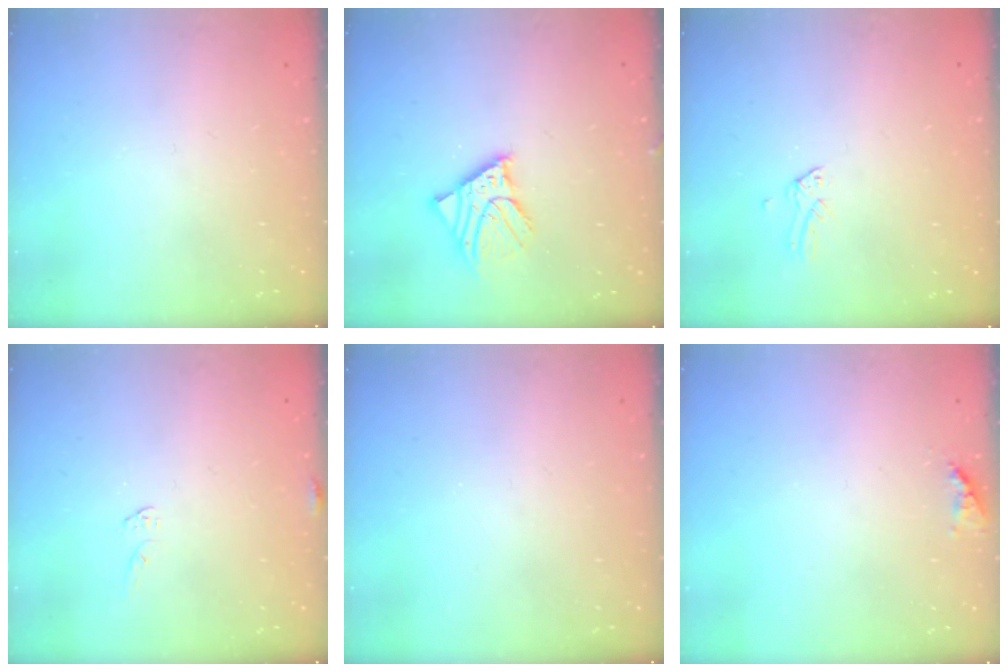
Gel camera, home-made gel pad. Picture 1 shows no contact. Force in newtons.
{"total": 9.0, "press": 8.8, "slide": 1.8}
{"total": 0.0}
{"total": 5.0, "press": 5.0, "slide": 0.3}
{"total": 0.0}
{"total": 7.6, "press": 7.5, "slide": 0.6}